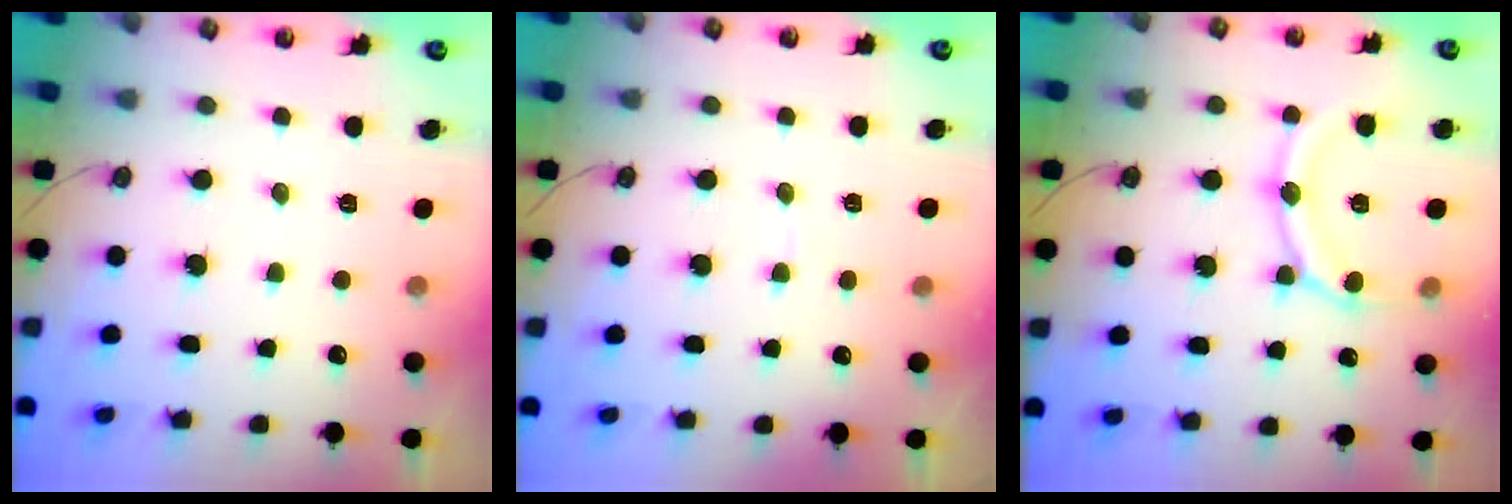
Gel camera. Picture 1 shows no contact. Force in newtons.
{"total": 3.8, "press": 3.8, "slide": 0.4}
{"total": 14.9, "press": 14.8, "slide": 1.5}